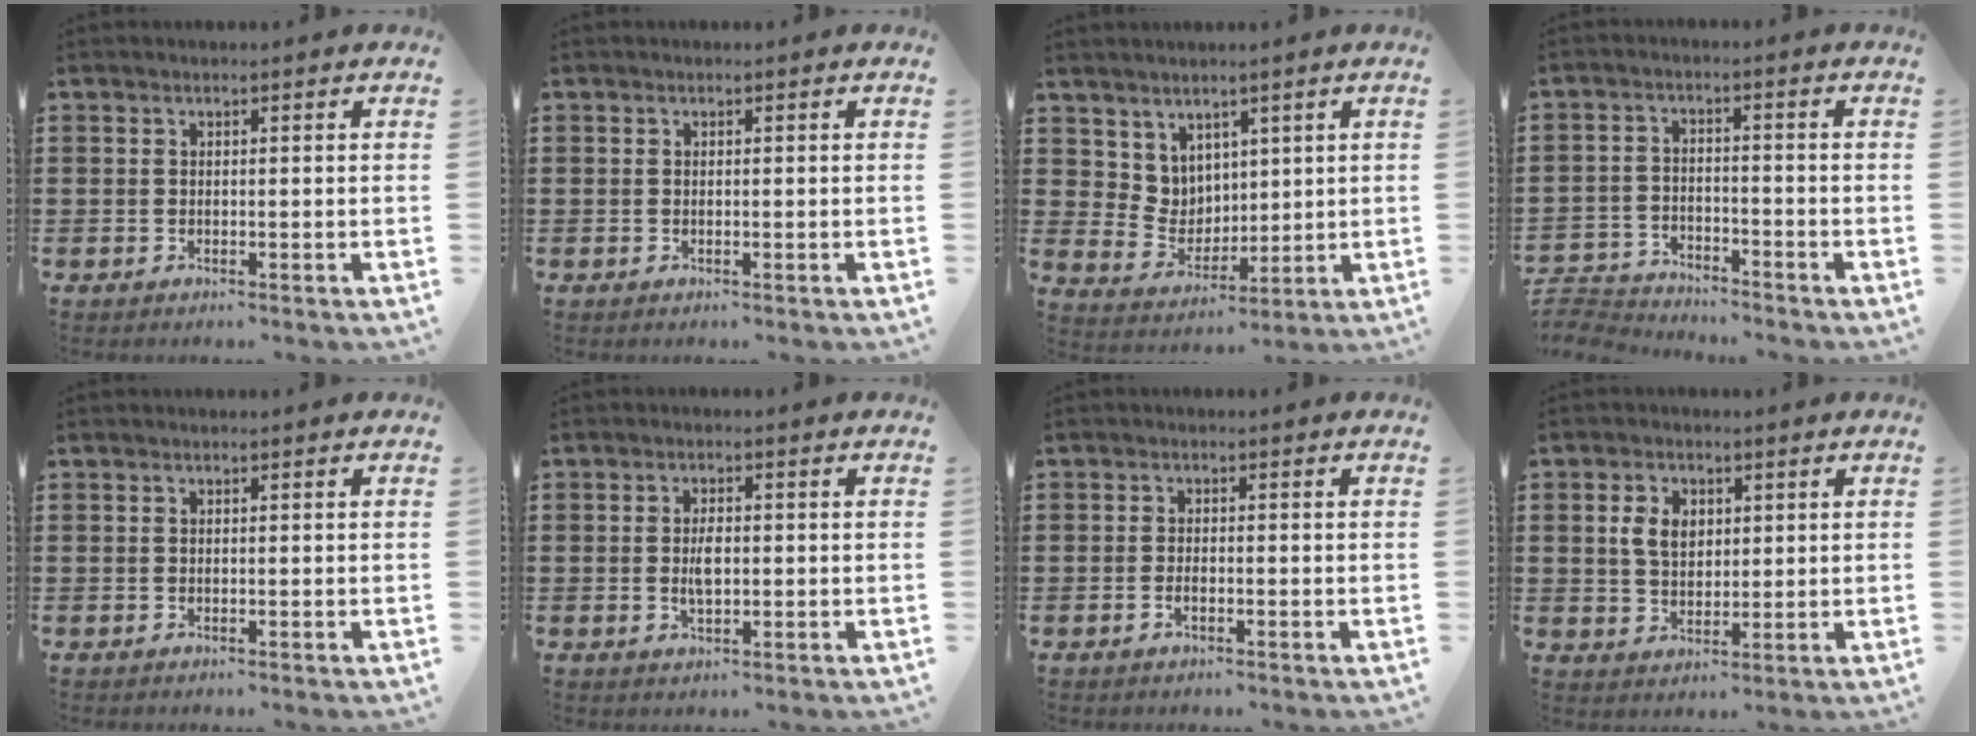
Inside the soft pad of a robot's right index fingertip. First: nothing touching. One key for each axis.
{"total": 0.0}
{"total": 5.6, "fx": 3.7, "fy": 4.2, "fz": 0.3, "tx": -0.033, "ty": -0.009, "tz": 0.073}
{"total": 4.1, "fx": -4.0, "fy": 0.4, "fz": -0.1, "tx": -0.016, "ty": -0.002, "tz": -0.091}
{"total": 0.0}
{"total": 3.4, "fx": 0.0, "fy": 1.6, "fz": 3.0, "tx": -0.059, "ty": 0.004, "tz": -0.001}
{"total": 1.2, "fx": -0.5, "fy": 0.4, "fz": 1.0, "tx": -0.021, "ty": -0.005, "tz": -0.008}
{"total": 4.7, "fx": 1.2, "fy": 3.2, "fz": 3.2, "tx": -0.080, "ty": 0.010, "tz": 0.017}